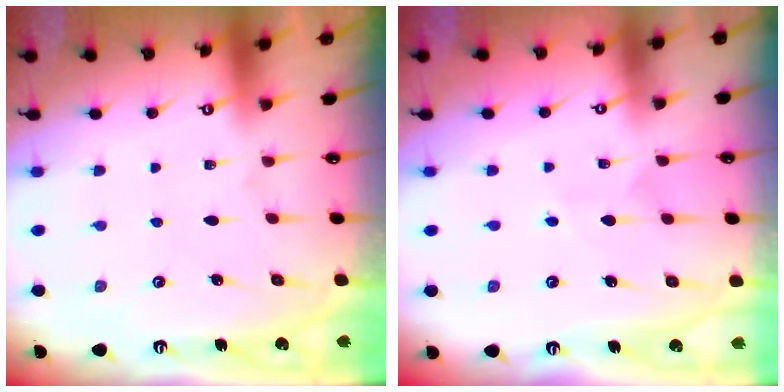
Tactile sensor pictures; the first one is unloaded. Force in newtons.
{"total": 4.9, "press": 4.9, "slide": 0.4}